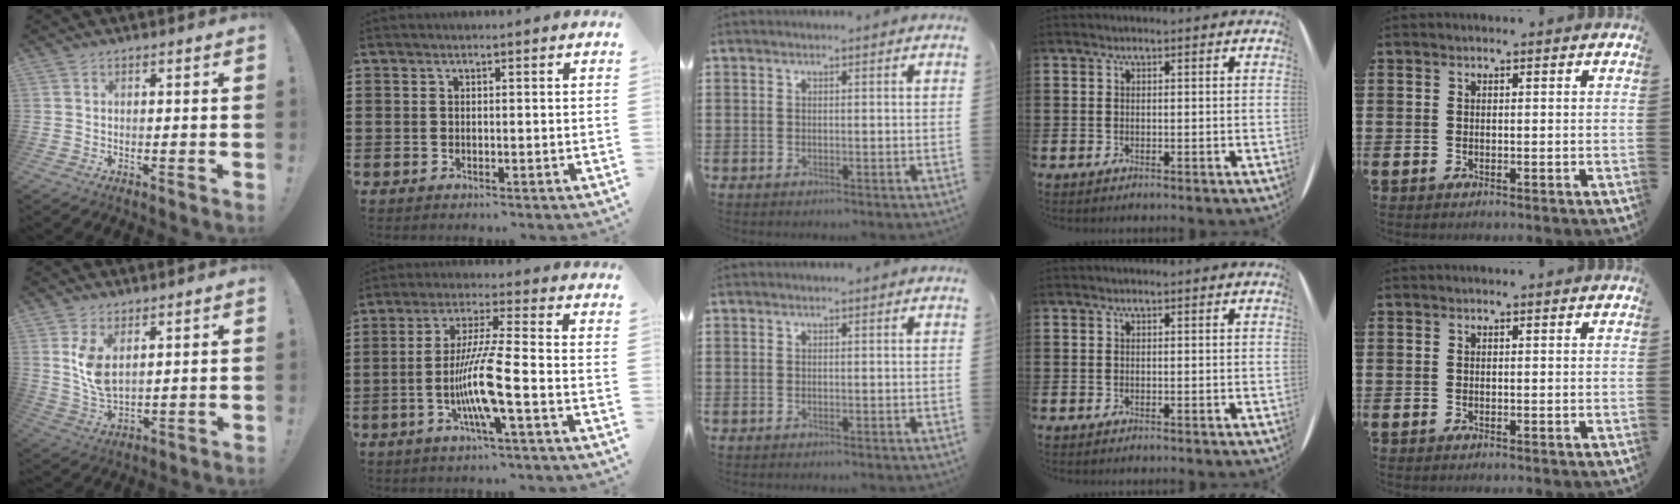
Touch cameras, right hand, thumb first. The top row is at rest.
{"thumb": {"total": 7.7, "force": [3.5, 3.9, 5.6], "torque": [-0.100, -0.025, 0.061]}, "index": {"total": 9.5, "force": [-2.8, 0.1, 9.1], "torque": [-0.188, -0.020, -0.060]}}